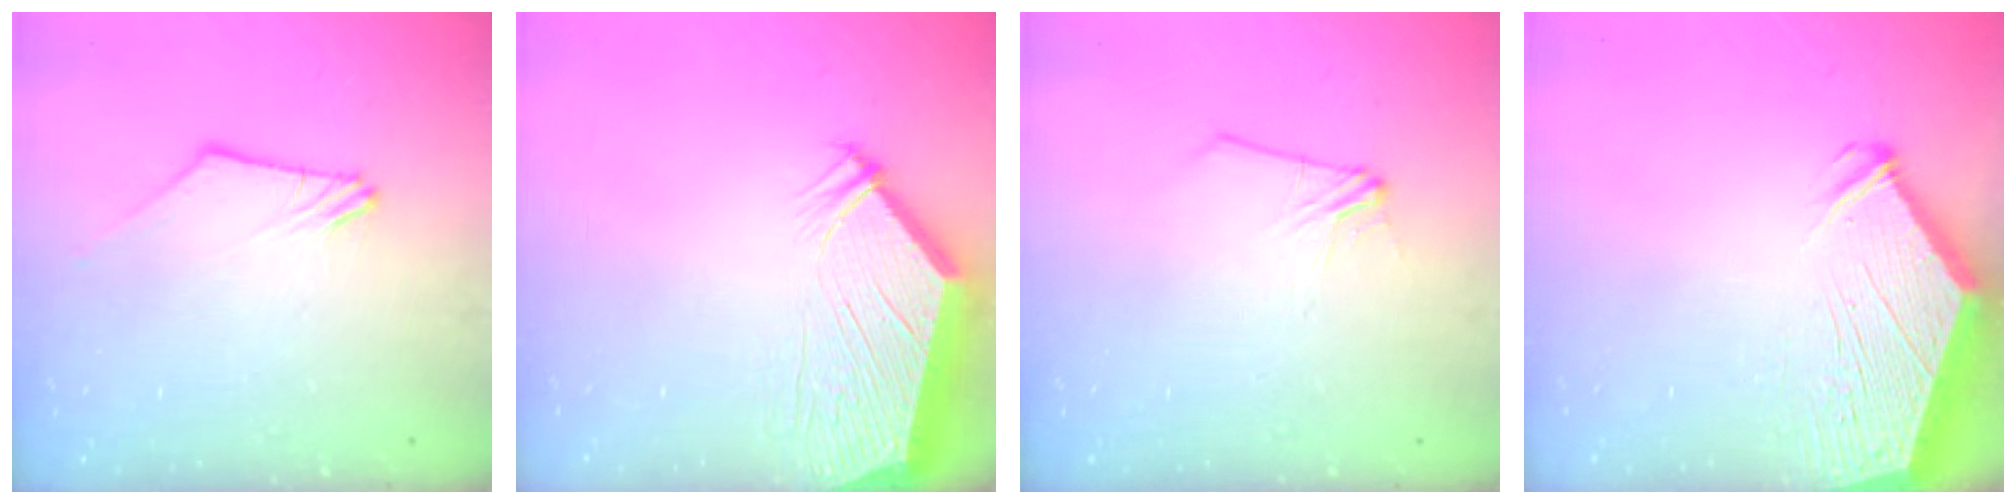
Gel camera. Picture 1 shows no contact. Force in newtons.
{"total": 6.2, "press": 6.1, "slide": 0.7}
{"total": 2.9, "press": 2.9, "slide": 0.4}
{"total": 6.4, "press": 6.3, "slide": 0.8}